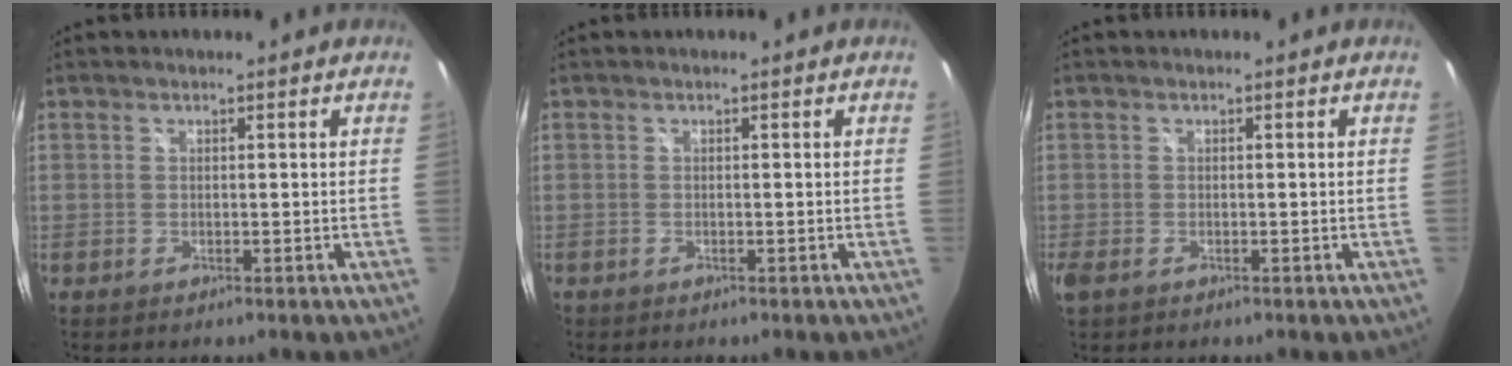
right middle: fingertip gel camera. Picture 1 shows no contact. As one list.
[{"total": 0.0}, {"total": 2.4, "force": [-1.1, 1.2, 1.7], "torque": [-0.036, -0.009, -0.019]}]